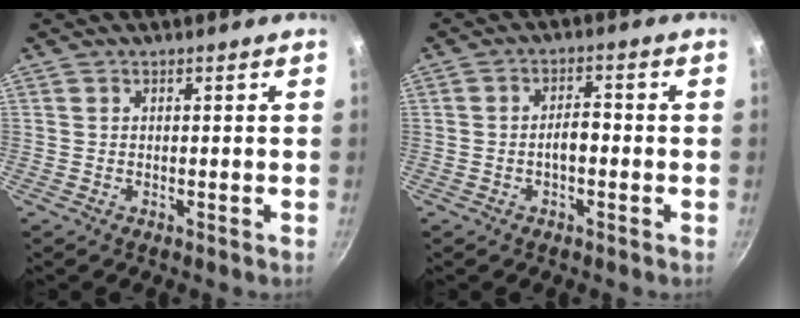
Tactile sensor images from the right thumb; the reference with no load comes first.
{"total": 3.6, "force": [-1.0, 1.8, 3.0], "torque": [-0.039, 0.021, -0.018]}